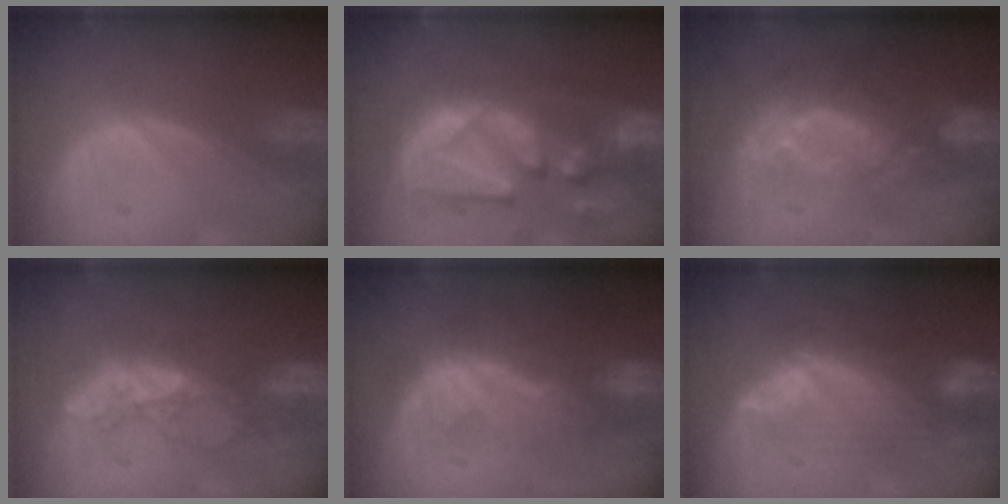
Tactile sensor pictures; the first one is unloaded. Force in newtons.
{"total": 12.7, "press": 11.2, "slide": 6.1}
{"total": 9.5, "press": 8.3, "slide": 4.6}
{"total": 5.6, "press": 5.4, "slide": 1.6}
{"total": 8.5, "press": 7.7, "slide": 3.5}
{"total": 7.8, "press": 7.4, "slide": 2.4}